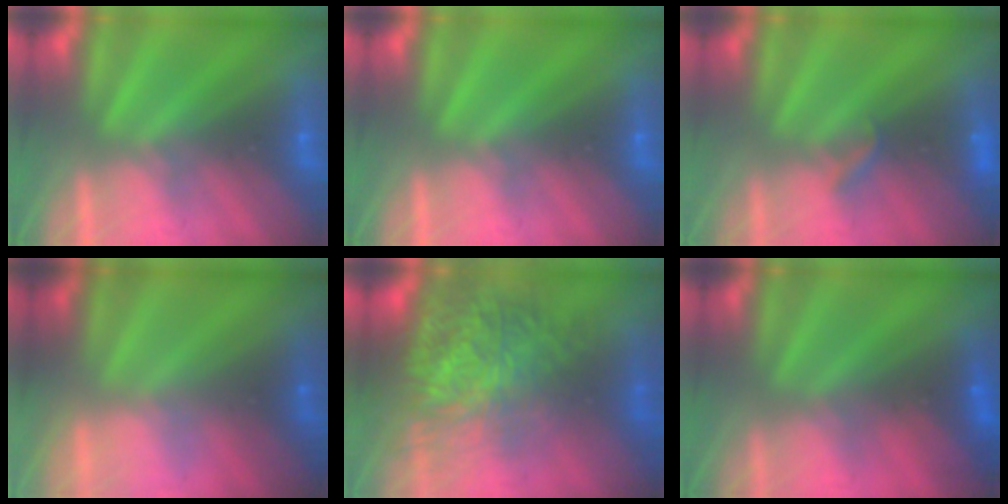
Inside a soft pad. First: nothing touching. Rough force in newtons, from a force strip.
{"total": 0.0}
{"total": 2.2}
{"total": 2.4}
{"total": 9.6}
{"total": 1.6}